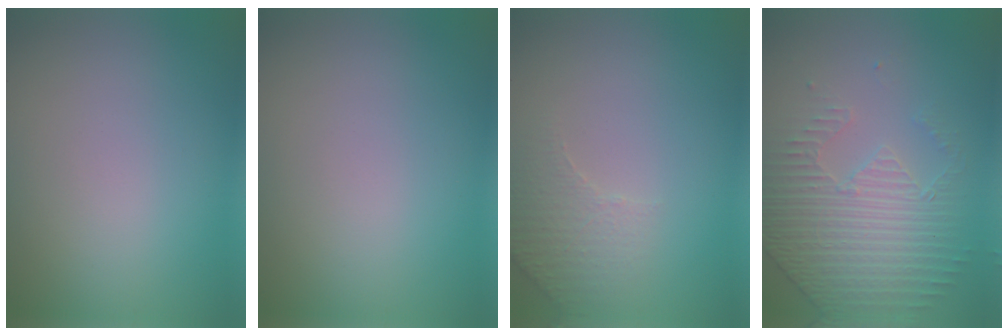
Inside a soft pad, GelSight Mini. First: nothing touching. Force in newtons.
{"total": 0.0}
{"total": 2.3, "press": 2.3, "slide": 0.6}
{"total": 4.5, "press": 3.4, "slide": 3.0}